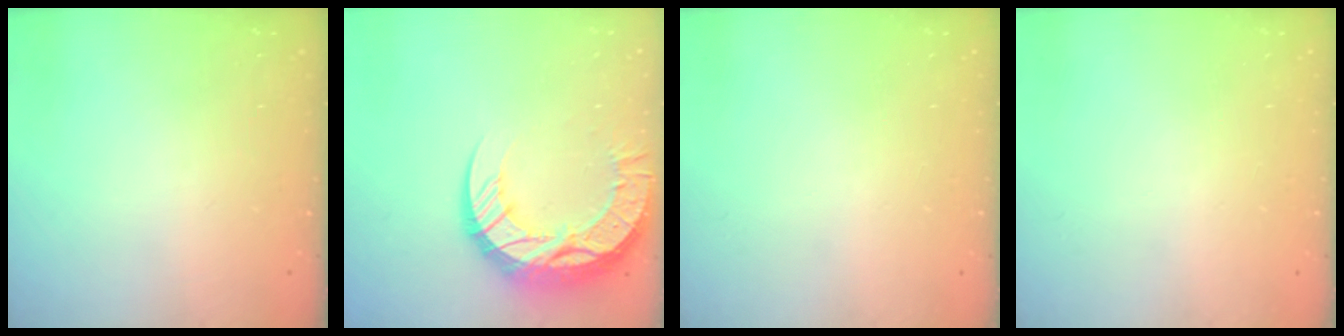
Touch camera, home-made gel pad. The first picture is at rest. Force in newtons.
{"total": 18.2, "press": 18.2, "slide": 1.4}
{"total": 0.0}
{"total": 0.0}